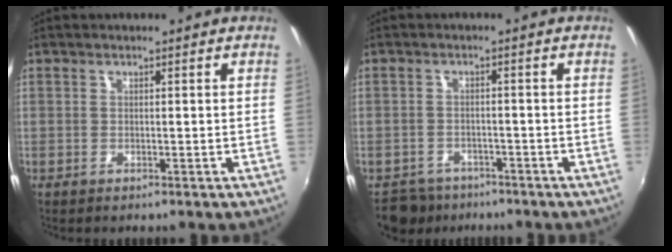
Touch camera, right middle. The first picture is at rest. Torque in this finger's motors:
{"motor_torque": [0.12, -0.16, -0.06, -0.01]}